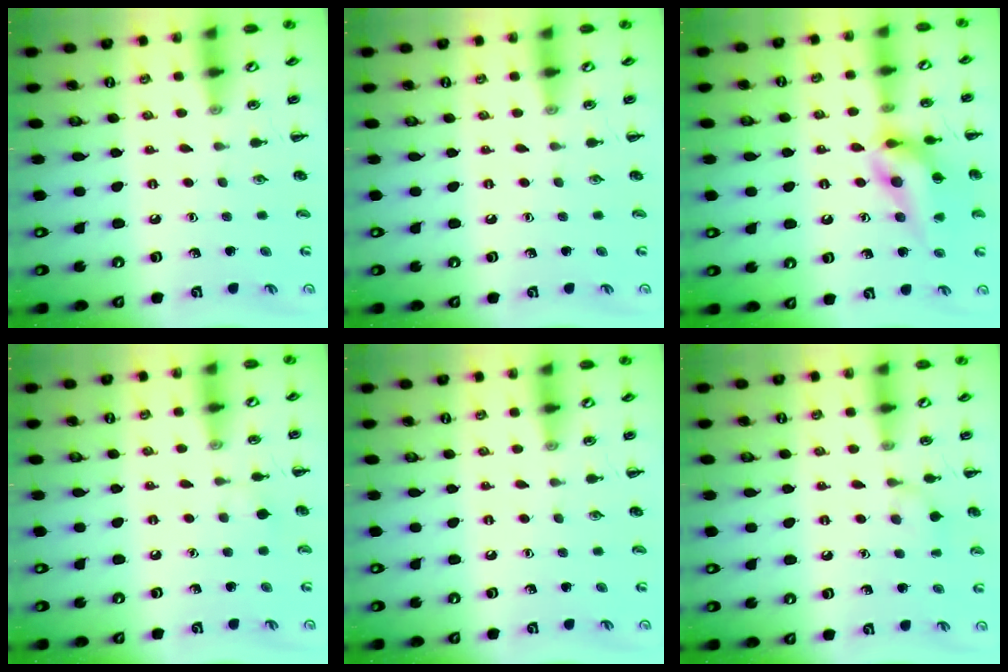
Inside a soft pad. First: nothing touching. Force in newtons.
{"total": 0.0}
{"total": 14.8, "press": 14.7, "slide": 1.9}
{"total": 3.9, "press": 3.6, "slide": 1.5}
{"total": 0.0}
{"total": 8.2, "press": 7.9, "slide": 2.1}